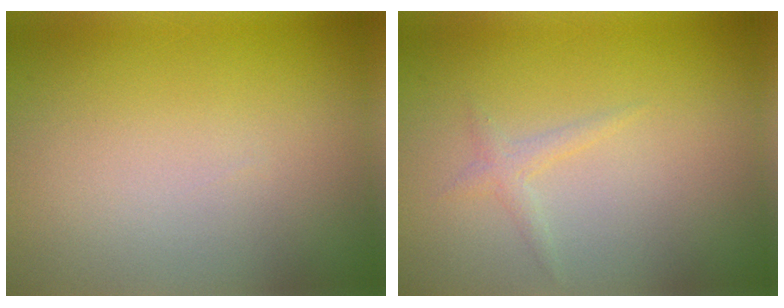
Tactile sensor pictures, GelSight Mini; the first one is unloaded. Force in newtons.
{"total": 1.0, "press": 1.0, "slide": 0.1}